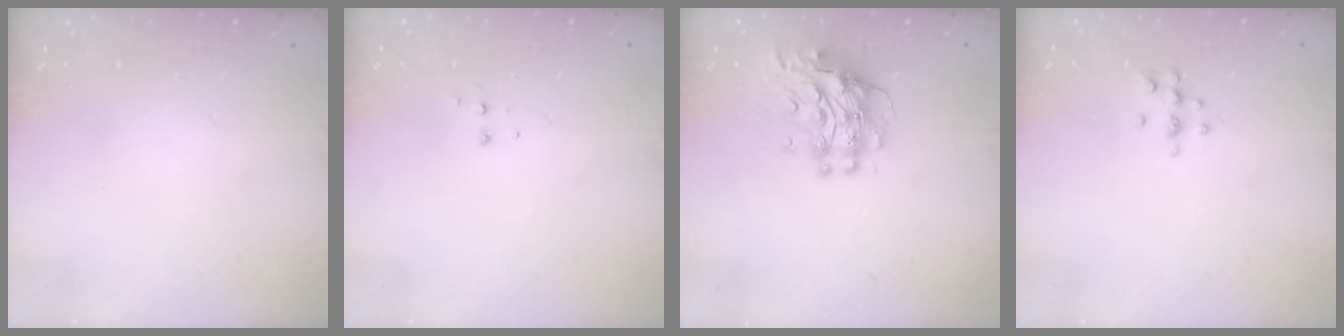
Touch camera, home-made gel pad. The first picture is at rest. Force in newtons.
{"total": 4.5, "press": 4.5, "slide": 0.4}
{"total": 10.7, "press": 10.7, "slide": 0.9}
{"total": 5.5, "press": 5.2, "slide": 1.6}